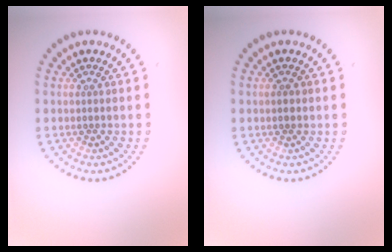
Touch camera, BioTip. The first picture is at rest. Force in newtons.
{"total": 1.0, "press": 1.0, "slide": 0.1}